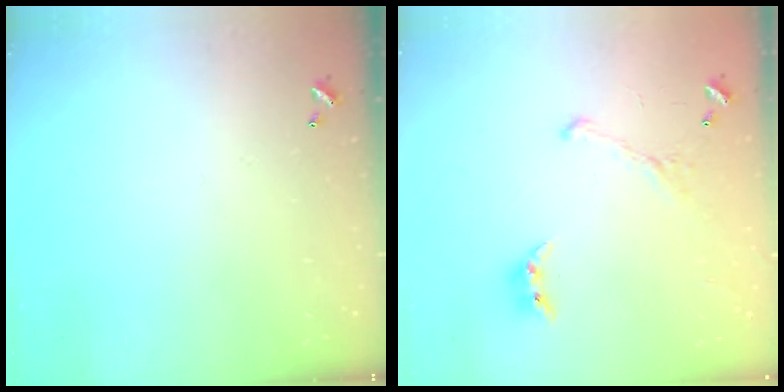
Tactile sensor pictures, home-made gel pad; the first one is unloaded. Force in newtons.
{"total": 2.0, "press": 2.0, "slide": 0.4}